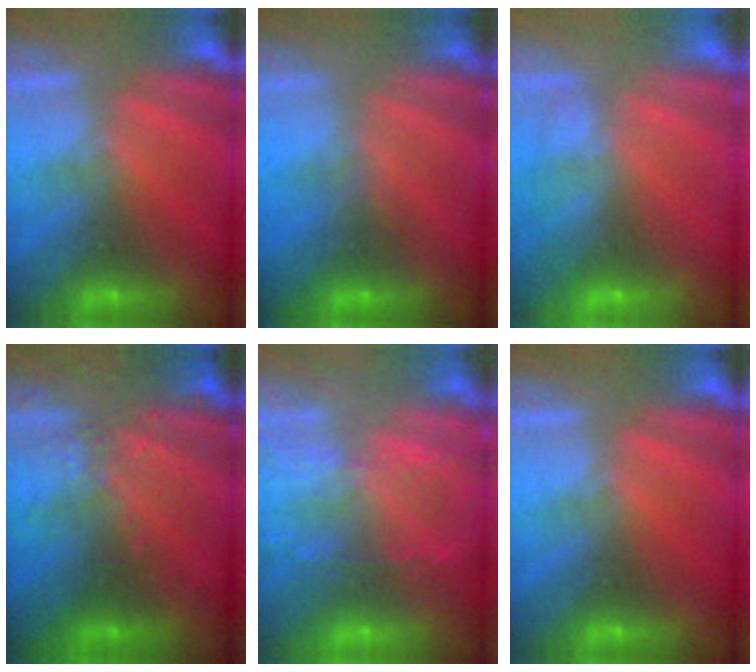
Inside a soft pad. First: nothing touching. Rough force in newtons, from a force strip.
{"total": 1.2}
{"total": 2.0}
{"total": 2.9}
{"total": 8.7}
{"total": 0.0}